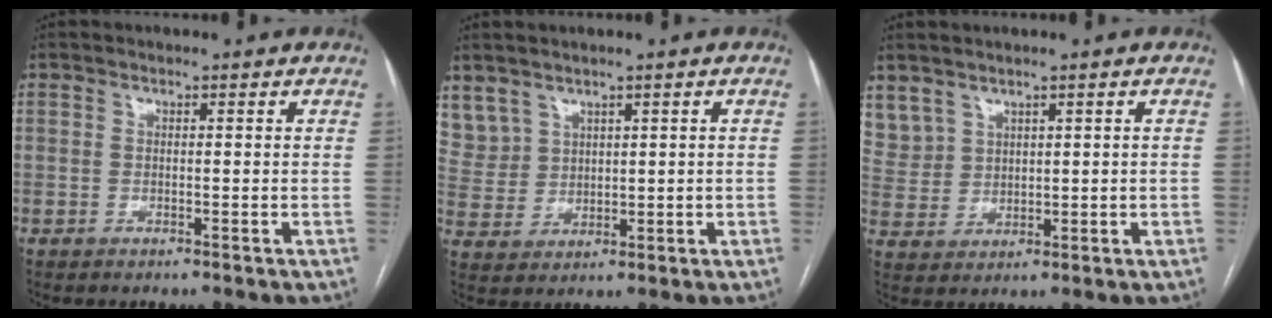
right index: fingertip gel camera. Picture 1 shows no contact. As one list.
[{"total": 7.3, "force": [4.7, 5.4, 1.2], "torque": [-0.041, 0.019, 0.116]}, {"total": 6.9, "force": [4.5, 5.1, 1.2], "torque": [-0.041, 0.018, 0.109]}]